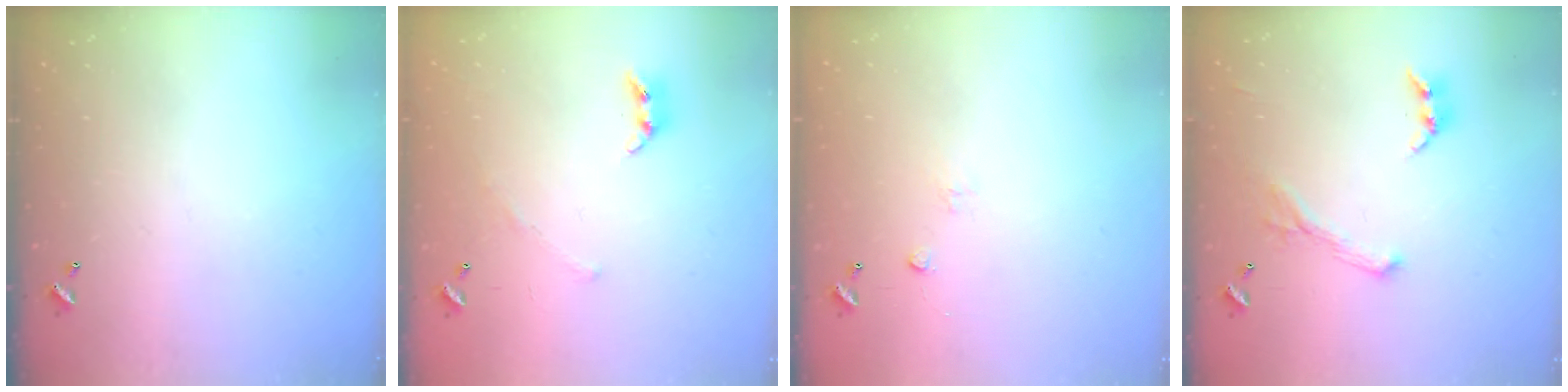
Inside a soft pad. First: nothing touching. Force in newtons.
{"total": 3.7, "press": 3.6, "slide": 0.9}
{"total": 4.9, "press": 4.9, "slide": 0.7}
{"total": 1.1, "press": 0.6, "slide": 0.9}